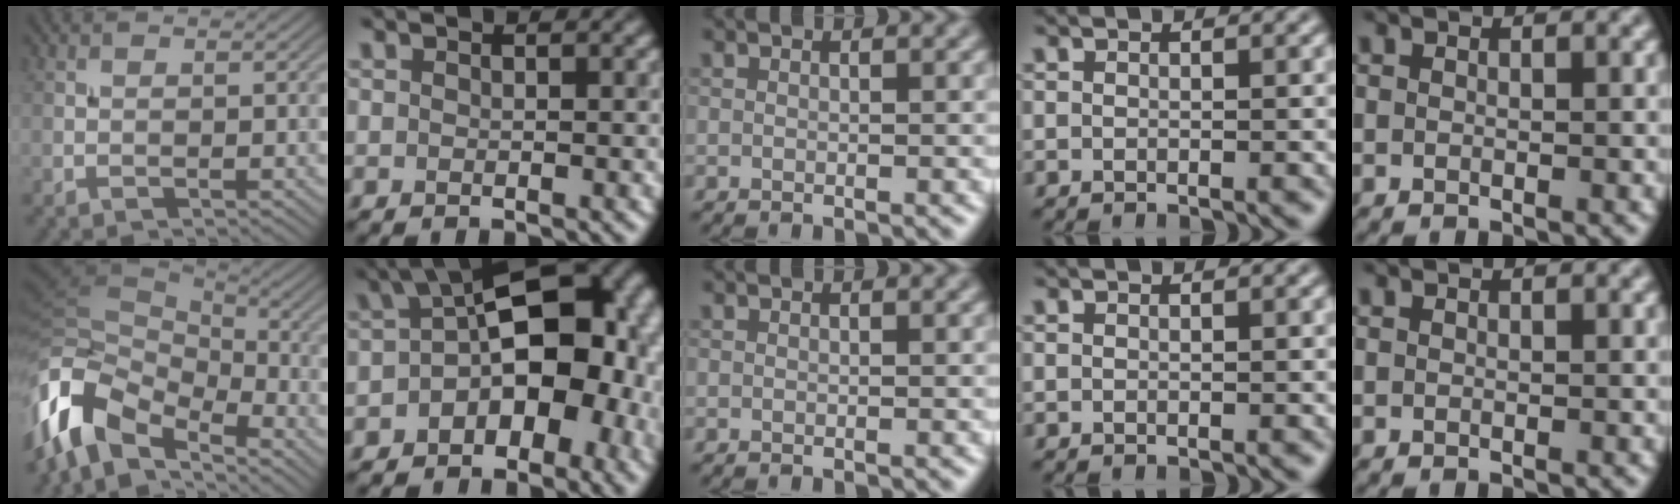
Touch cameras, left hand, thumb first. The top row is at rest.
{"thumb": {"total": 13.3, "force": [-7.0, 7.1, 8.8], "torque": [-0.190, -0.006, -0.146]}, "index": {"total": 14.2, "force": [-1.4, 8.7, 11.1], "torque": [-0.121, 0.012, -0.024]}}